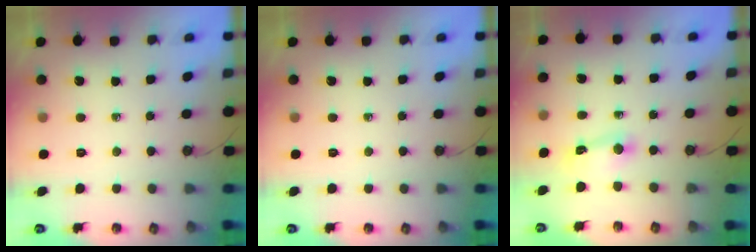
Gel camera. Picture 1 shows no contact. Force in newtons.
{"total": 0.0}
{"total": 3.4, "press": 3.4, "slide": 0.3}